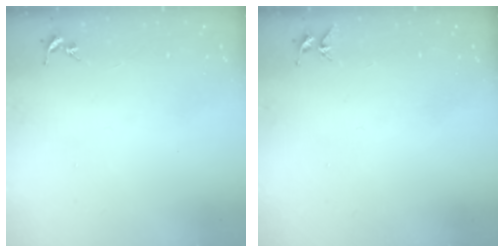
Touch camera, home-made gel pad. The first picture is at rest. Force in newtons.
{"total": 5.0, "press": 4.9, "slide": 0.5}